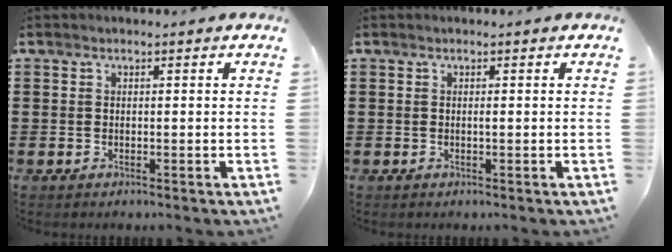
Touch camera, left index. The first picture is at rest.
{"total": 0.0}